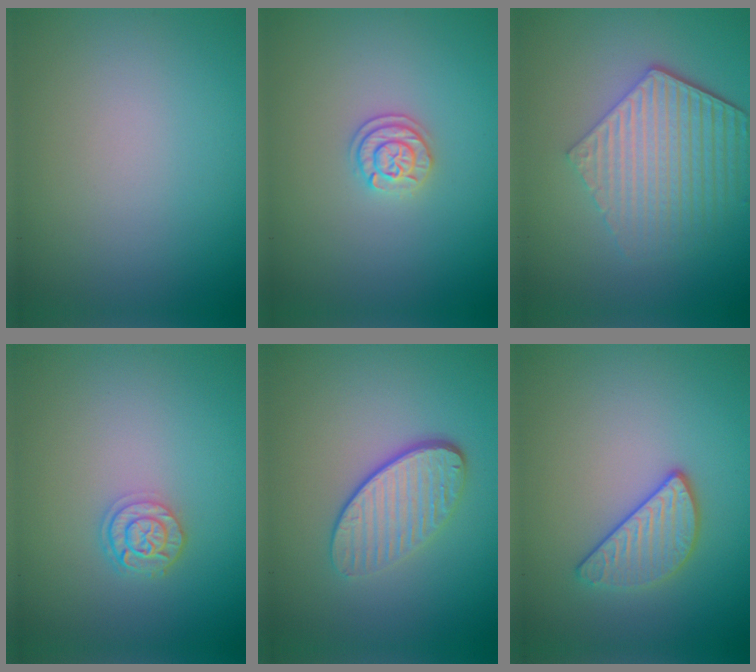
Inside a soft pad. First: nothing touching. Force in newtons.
{"total": 2.0, "press": 1.9, "slide": 0.8}
{"total": 6.1, "press": 4.5, "slide": 4.1}
{"total": 2.4, "press": 2.0, "slide": 1.3}
{"total": 4.1, "press": 3.0, "slide": 2.7}
{"total": 2.8, "press": 2.6, "slide": 0.9}